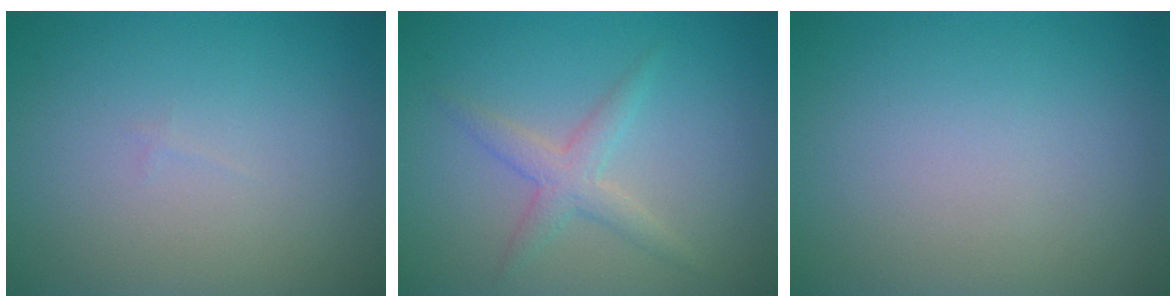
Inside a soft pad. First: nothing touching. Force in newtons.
{"total": 2.3, "press": 2.3, "slide": 0.1}
{"total": 0.0}